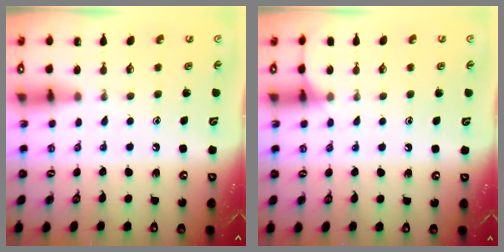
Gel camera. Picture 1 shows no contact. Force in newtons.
{"total": 5.1, "press": 5.0, "slide": 0.6}